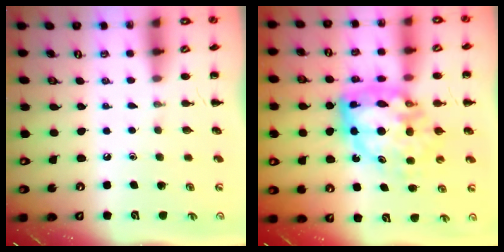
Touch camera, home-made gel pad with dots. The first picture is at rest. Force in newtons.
{"total": 14.9, "press": 14.4, "slide": 3.8}